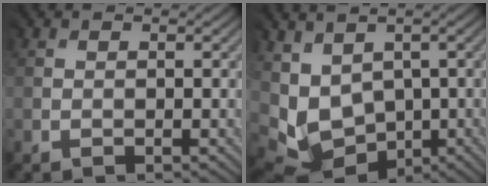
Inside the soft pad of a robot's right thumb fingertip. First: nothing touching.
{"total": 7.0, "force": [0.5, 6.0, 3.7], "torque": [-0.126, -0.022, 0.034]}